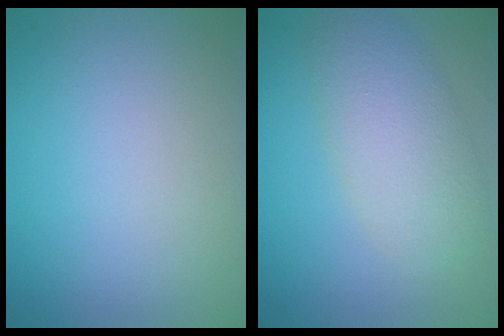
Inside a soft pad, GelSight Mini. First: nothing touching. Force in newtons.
{"total": 4.8, "press": 4.8, "slide": 0.2}